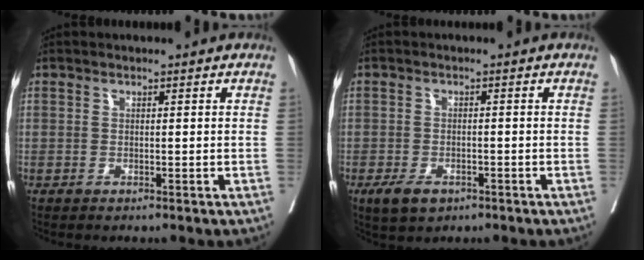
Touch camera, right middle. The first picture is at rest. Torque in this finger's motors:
{"motor_torque": [0.80, -0.56, 0.39, 0.08]}